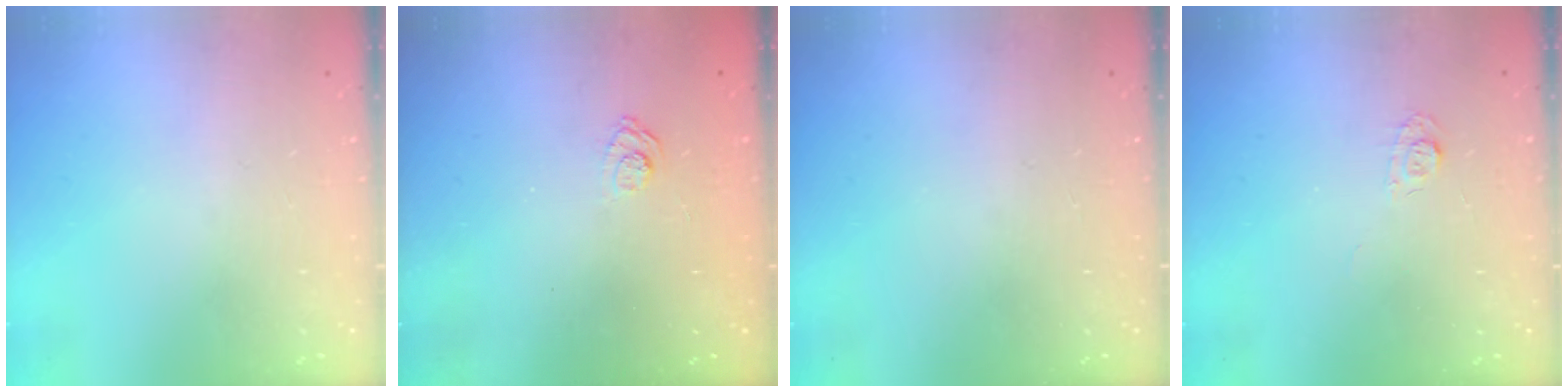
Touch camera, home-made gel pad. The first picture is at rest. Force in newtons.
{"total": 3.1, "press": 2.8, "slide": 1.3}
{"total": 0.0}
{"total": 4.3, "press": 4.2, "slide": 0.6}